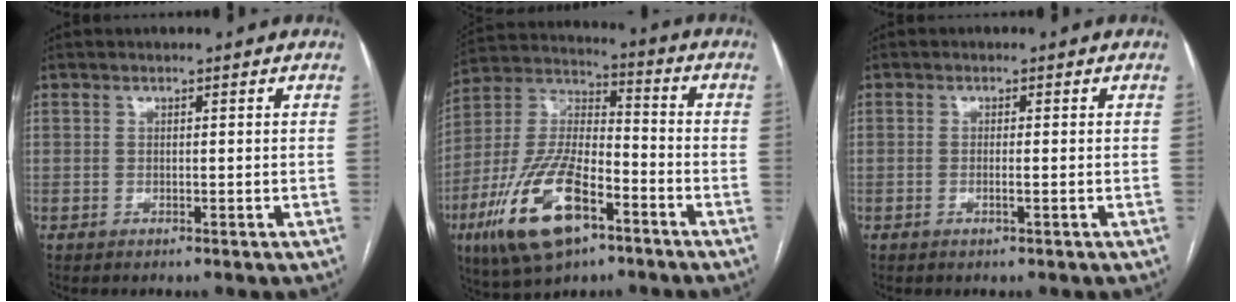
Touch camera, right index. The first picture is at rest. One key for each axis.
{"total": 17.9, "fx": -8.8, "fy": 7.0, "fz": 14.0, "tx": -0.294, "ty": -0.002, "tz": -0.154}
{"total": 1.1, "fx": -0.3, "fy": 0.0, "fz": 1.0, "tx": -0.021, "ty": -0.002, "tz": -0.005}